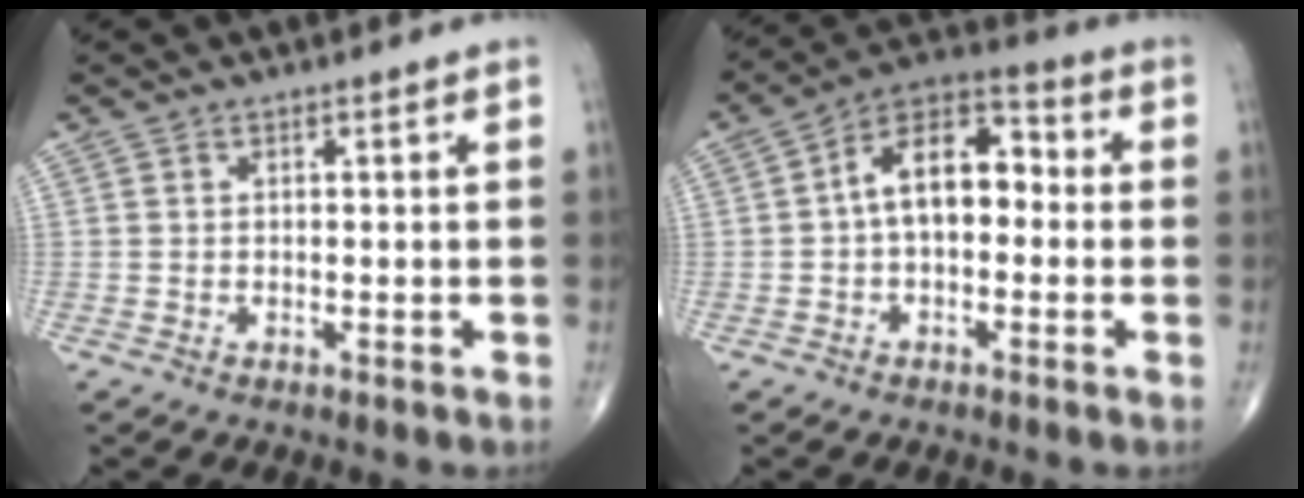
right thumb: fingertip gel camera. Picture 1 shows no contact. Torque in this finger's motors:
{"motor_torque": [0.26, 0.51, 0.70, -0.55, 0.28]}